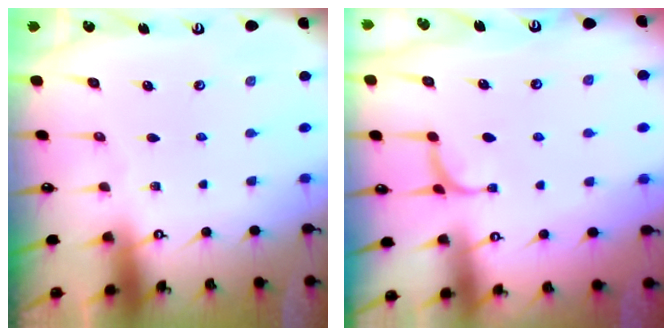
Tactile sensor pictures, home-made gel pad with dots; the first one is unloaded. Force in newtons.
{"total": 1.0, "press": 0.9, "slide": 0.6}